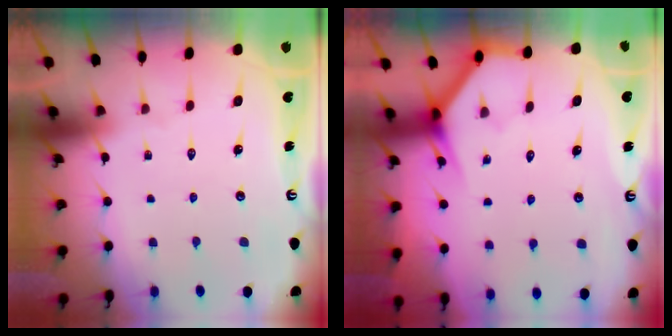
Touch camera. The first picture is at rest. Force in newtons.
{"total": 3.9, "press": 3.8, "slide": 0.3}